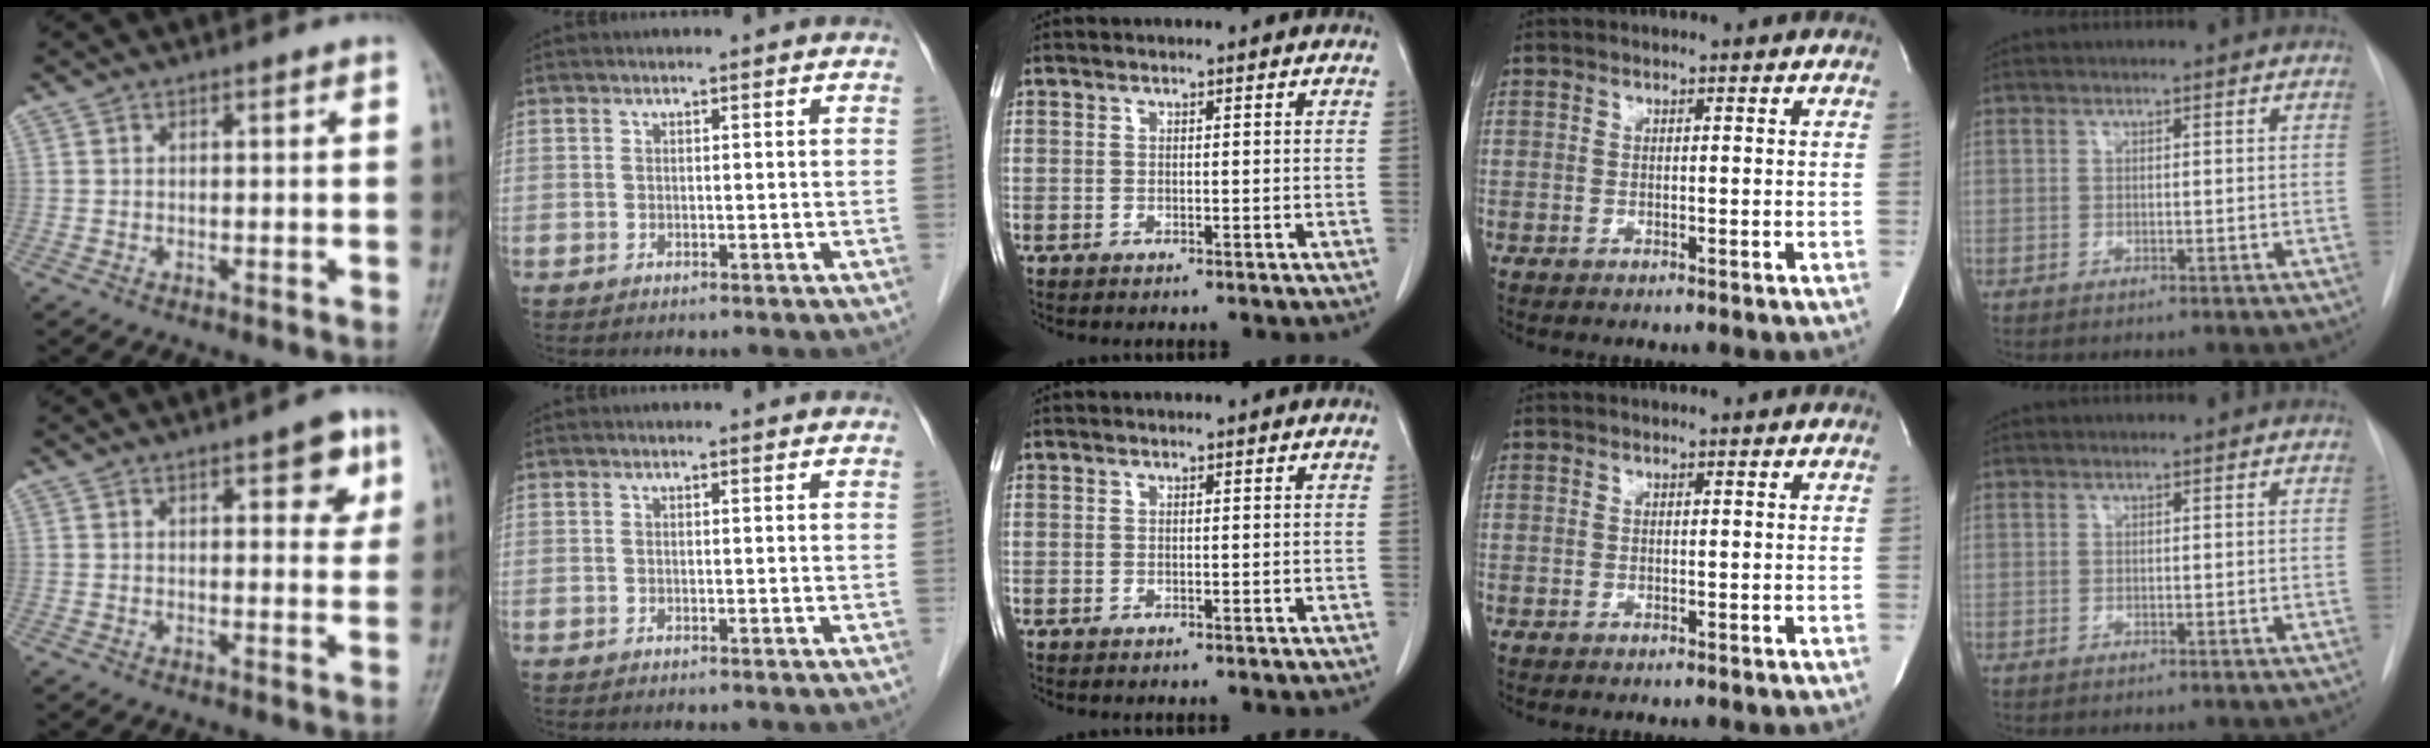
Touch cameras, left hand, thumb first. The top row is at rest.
{"thumb": {"total": 6.9, "force": [3.3, 2.8, 5.4], "torque": [-0.042, -0.011, 0.035]}, "index": {"total": 1.0, "force": [0.9, 0.4, 0.2], "torque": [-0.010, 0.003, 0.006]}}